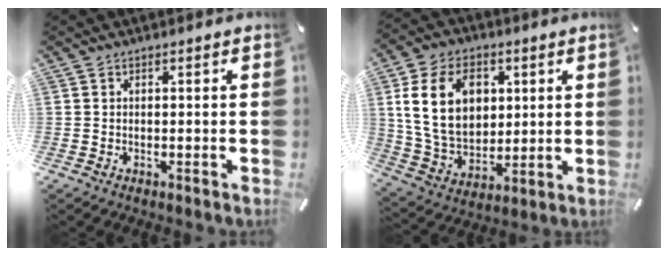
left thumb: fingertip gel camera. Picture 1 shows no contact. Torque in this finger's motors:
{"motor_torque": [0.96, 0.88, 2.18, -0.59, 0.58]}